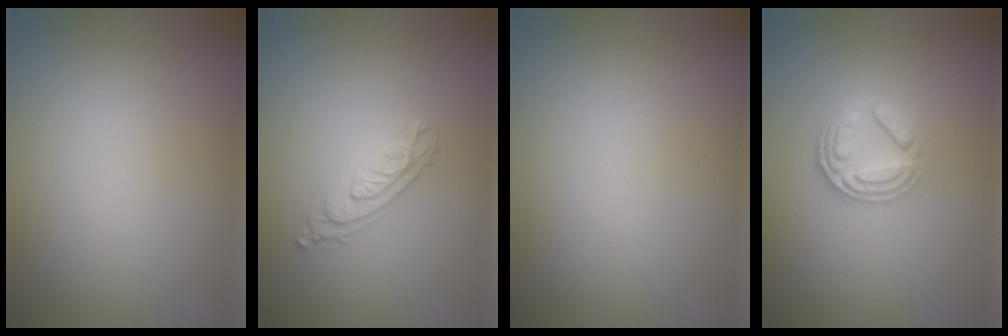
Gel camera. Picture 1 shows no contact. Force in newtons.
{"total": 2.8, "press": 2.2, "slide": 1.7}
{"total": 0.0}
{"total": 3.9, "press": 2.8, "slide": 2.7}